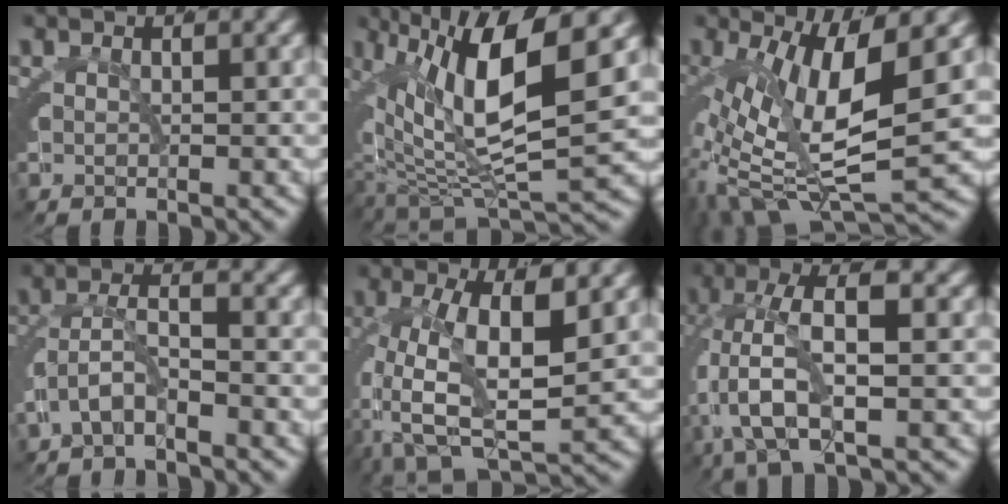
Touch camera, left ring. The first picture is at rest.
{"total": 12.9, "force": [1.3, 7.6, 10.4], "torque": [-0.182, -0.011, 0.024]}
{"total": 9.9, "force": [-2.7, 4.6, 8.4], "torque": [-0.150, -0.033, -0.029]}
{"total": 2.8, "force": [-1.8, 1.3, 1.7], "torque": [-0.037, -0.005, -0.033]}
{"total": 8.7, "force": [-2.4, 4.5, 7.0], "torque": [-0.130, -0.031, -0.022]}
{"total": 7.3, "force": [-0.8, 3.5, 6.3], "torque": [-0.149, -0.011, -0.008]}